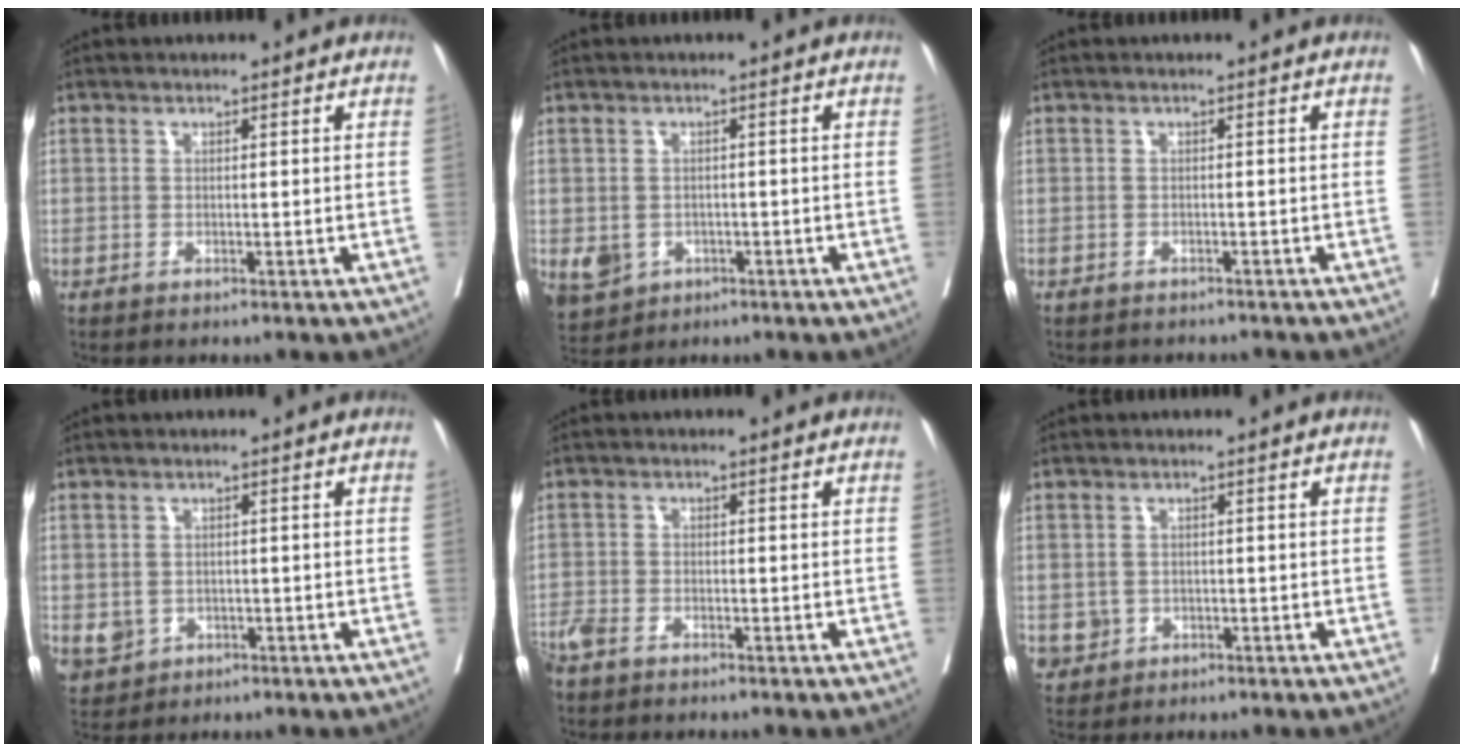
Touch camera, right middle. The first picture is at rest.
{"total": 4.8, "force": [-1.7, 4.2, 1.6], "torque": [-0.031, -0.002, -0.015]}
{"total": 4.6, "force": [-4.3, 1.4, 1.0], "torque": [-0.011, -0.004, -0.053]}
{"total": 4.2, "force": [-1.1, 3.9, 1.0], "torque": [-0.019, 0.000, -0.008]}
{"total": 3.5, "force": [-2.8, 1.4, 1.6], "torque": [-0.036, -0.004, -0.056]}
{"total": 2.9, "force": [-0.6, 2.8, 0.3], "torque": [0.000, 0.005, -0.004]}